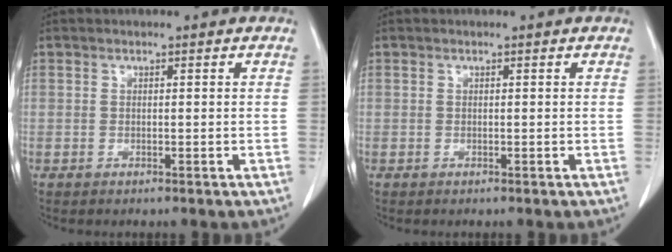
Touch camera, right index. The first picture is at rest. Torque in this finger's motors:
{"motor_torque": [0.00, 0.00, 0.00, 0.00]}